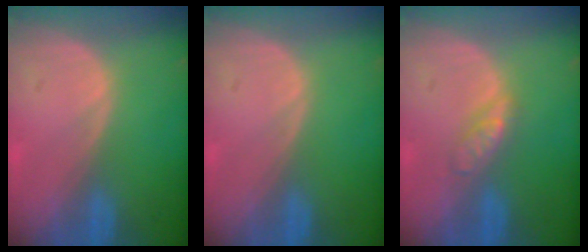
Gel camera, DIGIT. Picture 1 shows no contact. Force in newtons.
{"total": 0.0}
{"total": 3.1, "press": 3.0, "slide": 0.3}